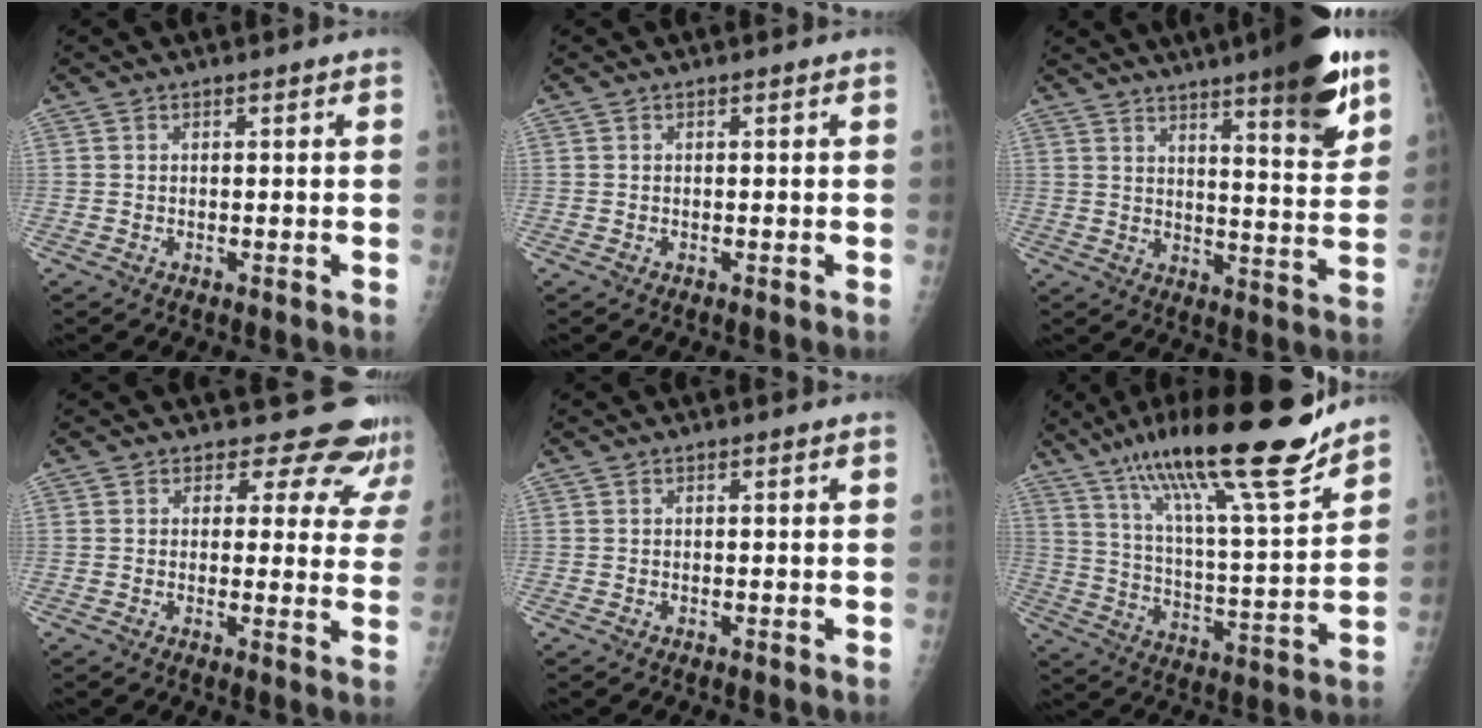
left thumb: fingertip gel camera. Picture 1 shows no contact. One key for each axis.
{"total": 0.0}
{"total": 16.7, "fx": 10.6, "fy": 2.7, "fz": 12.7, "tx": -0.153, "ty": -0.055, "tz": 0.151}
{"total": 11.2, "fx": 10.3, "fy": 4.5, "fz": 0.6, "tx": 0.050, "ty": -0.068, "tz": 0.089}
{"total": 0.0}
{"total": 23.1, "fx": 17.1, "fy": 3.1, "fz": 15.2, "tx": -0.234, "ty": -0.069, "tz": 0.290}